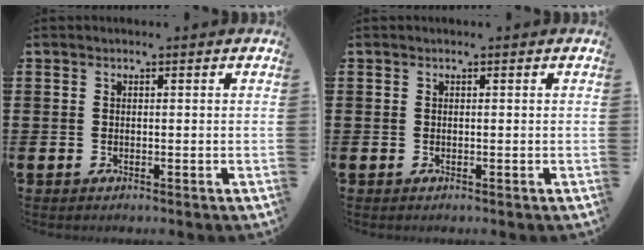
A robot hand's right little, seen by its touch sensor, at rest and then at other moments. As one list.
[{"total": 0.0}]